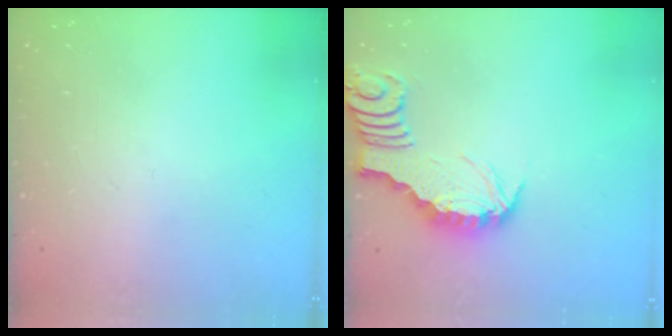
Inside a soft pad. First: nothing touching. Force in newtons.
{"total": 2.9, "press": 2.9, "slide": 0.3}